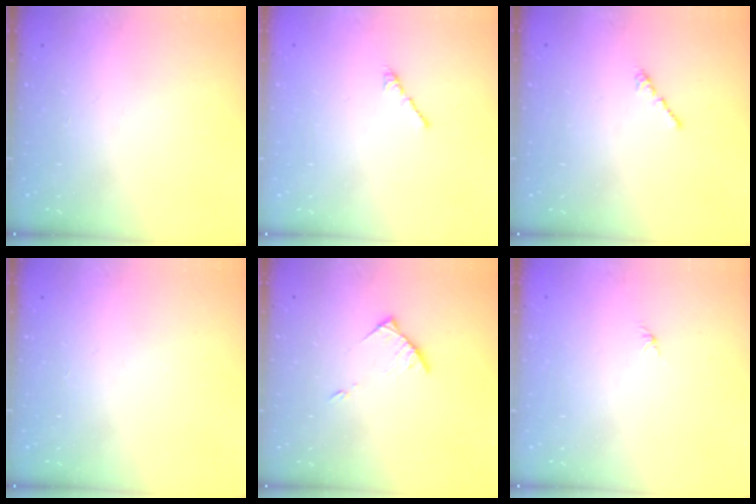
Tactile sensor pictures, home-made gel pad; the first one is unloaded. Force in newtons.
{"total": 2.7, "press": 2.6, "slide": 0.7}
{"total": 0.7, "press": 0.6, "slide": 0.4}
{"total": 0.0}
{"total": 4.2, "press": 4.1, "slide": 0.6}
{"total": 0.0}